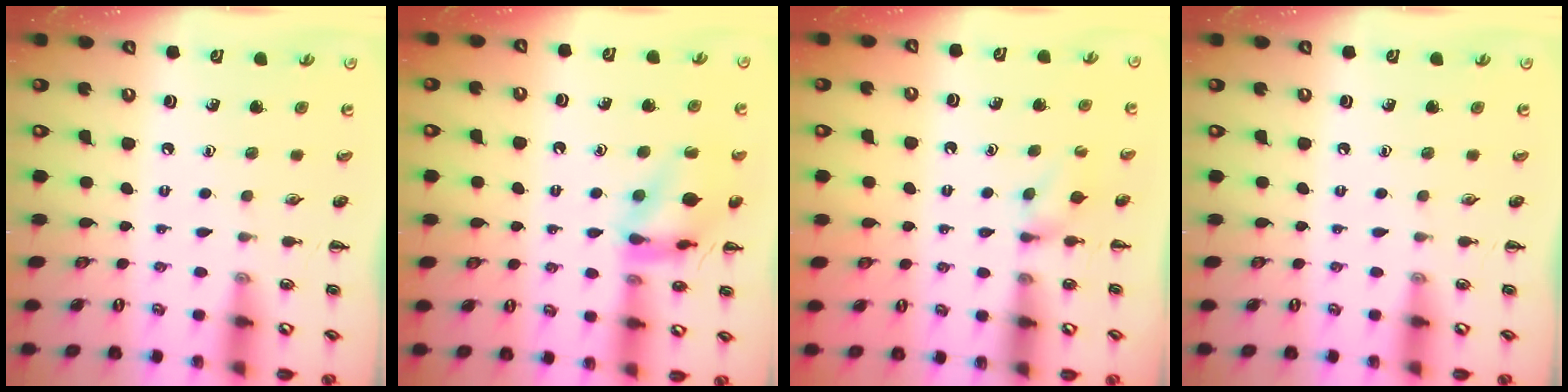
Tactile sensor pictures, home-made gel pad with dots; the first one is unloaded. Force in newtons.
{"total": 12.9, "press": 12.9, "slide": 1.5}
{"total": 3.8, "press": 3.6, "slide": 1.3}
{"total": 0.0}